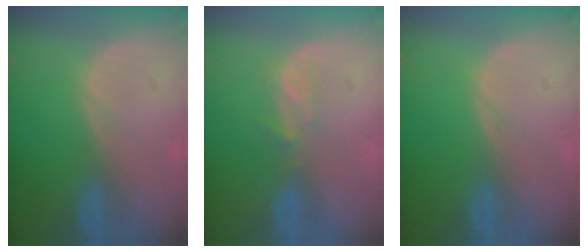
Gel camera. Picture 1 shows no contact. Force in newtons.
{"total": 1.9, "press": 1.8, "slide": 0.7}
{"total": 0.0}